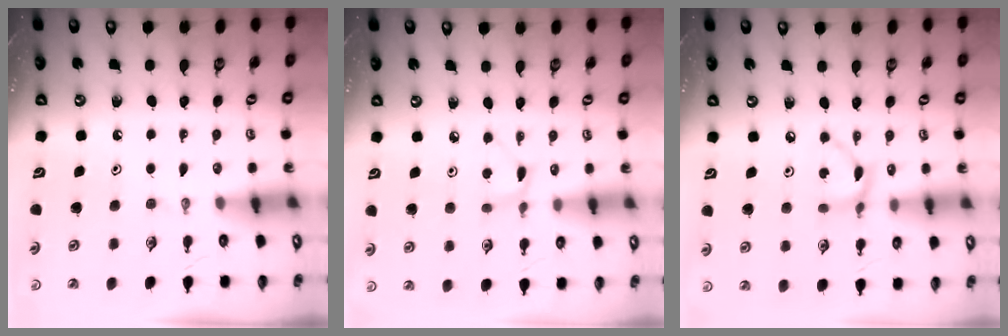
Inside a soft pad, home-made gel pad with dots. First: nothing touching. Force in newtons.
{"total": 4.2, "press": 4.2, "slide": 0.6}
{"total": 5.9, "press": 5.9, "slide": 0.3}